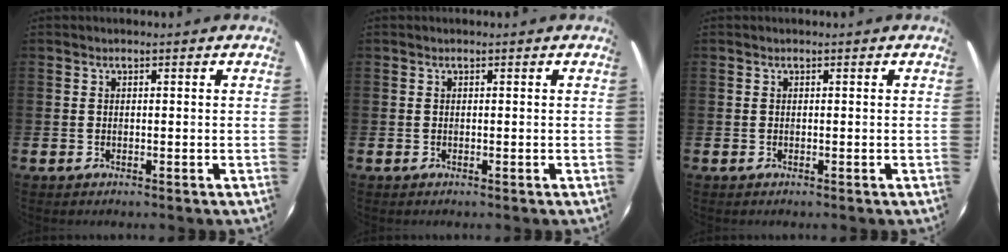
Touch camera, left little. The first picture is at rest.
{"total": 0.0}
{"total": 0.0}